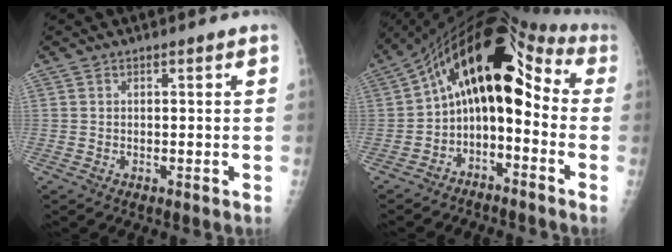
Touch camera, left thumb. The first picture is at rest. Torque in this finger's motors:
{"motor_torque": [1.19, 3.82, 1.59, -1.18, 0.31]}